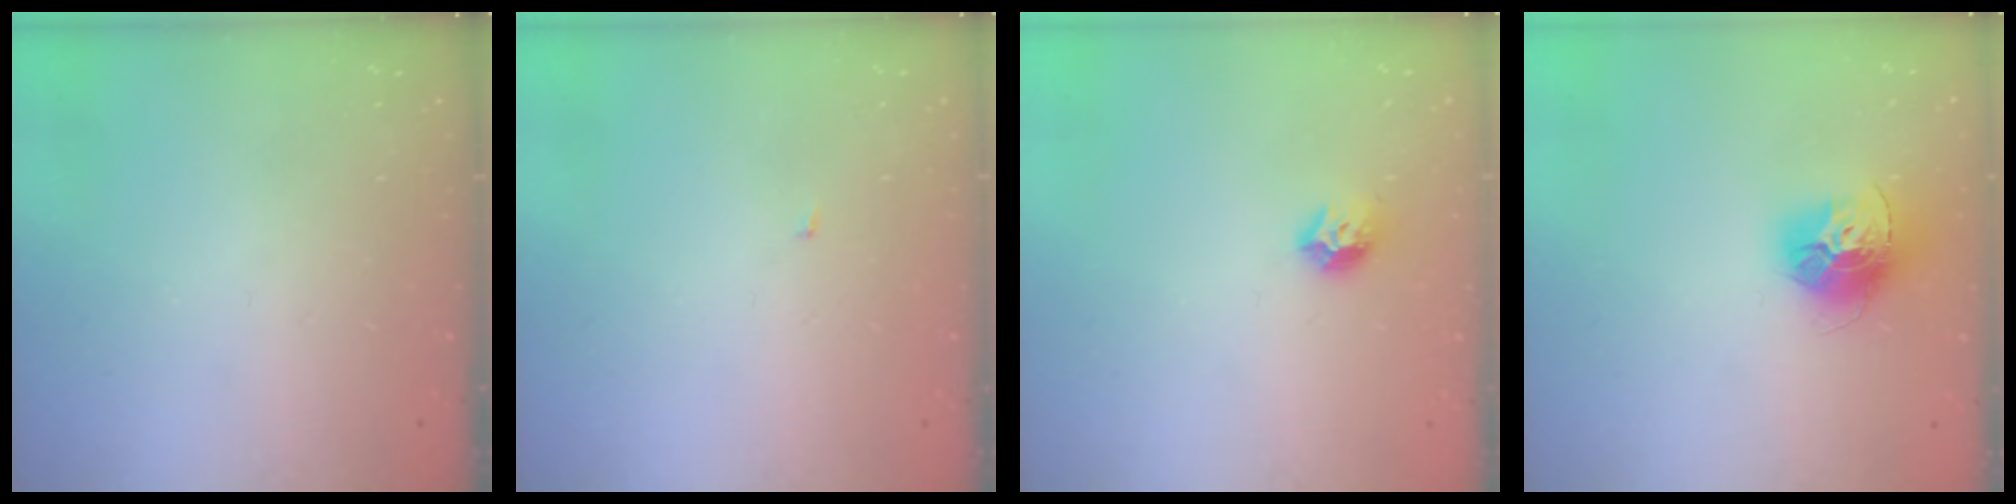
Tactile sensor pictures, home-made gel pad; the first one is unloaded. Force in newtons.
{"total": 1.8, "press": 1.8, "slide": 0.2}
{"total": 8.2, "press": 8.2, "slide": 0.7}
{"total": 13.9, "press": 13.8, "slide": 1.4}